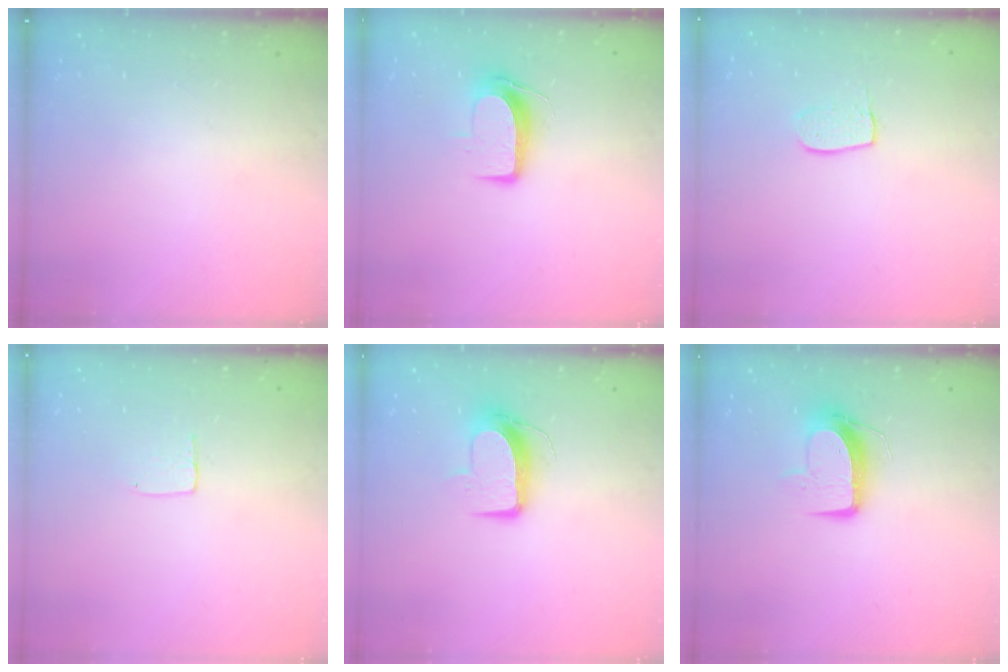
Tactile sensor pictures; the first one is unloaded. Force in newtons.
{"total": 9.1, "press": 9.0, "slide": 1.1}
{"total": 6.6, "press": 6.5, "slide": 0.4}
{"total": 3.6, "press": 3.6, "slide": 0.2}
{"total": 10.1, "press": 10.1, "slide": 0.2}
{"total": 8.9, "press": 8.9, "slide": 0.7}